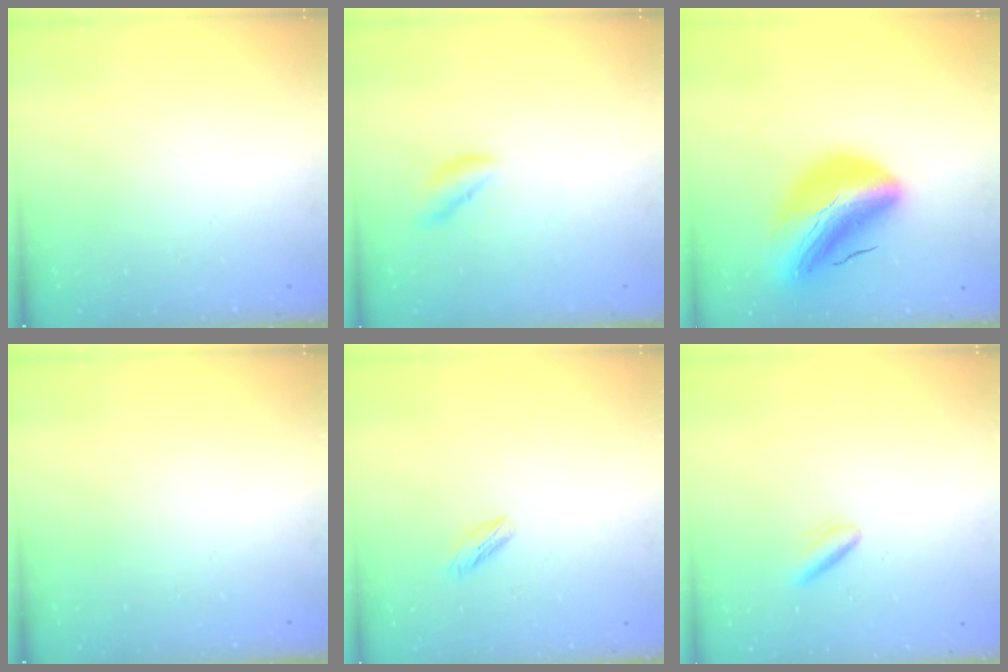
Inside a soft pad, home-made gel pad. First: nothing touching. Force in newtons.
{"total": 0.0}
{"total": 21.8, "press": 21.0, "slide": 5.8}
{"total": 0.0}
{"total": 4.1, "press": 3.9, "slide": 1.2}
{"total": 2.5, "press": 2.4, "slide": 0.9}